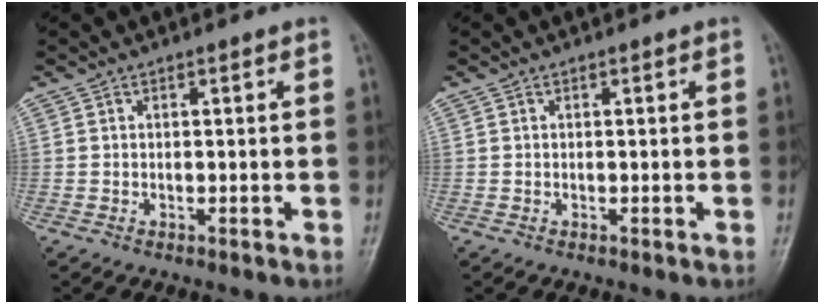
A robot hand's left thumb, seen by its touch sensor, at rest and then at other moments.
{"total": 0.0}